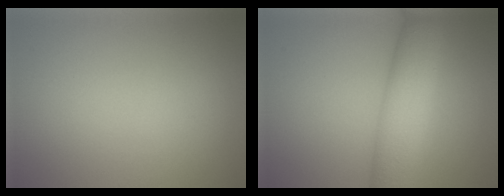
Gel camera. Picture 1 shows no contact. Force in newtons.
{"total": 6.3, "press": 6.3, "slide": 0.2}